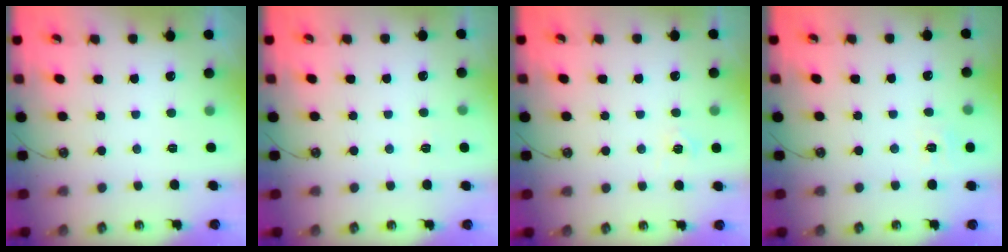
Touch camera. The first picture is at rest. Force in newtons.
{"total": 2.7, "press": 2.7, "slide": 0.4}
{"total": 5.4, "press": 5.3, "slide": 0.6}
{"total": 5.6, "press": 5.6, "slide": 0.1}